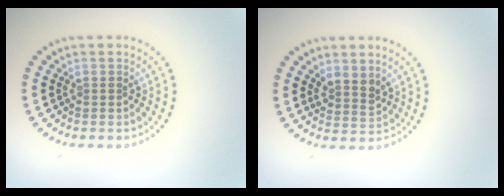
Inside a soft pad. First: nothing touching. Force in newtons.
{"total": 2.2, "press": 1.7, "slide": 1.3}